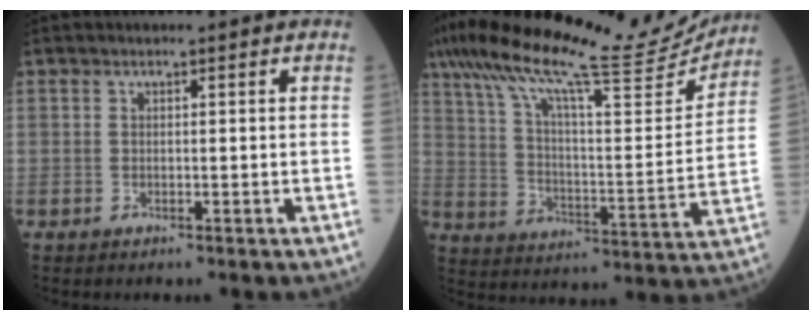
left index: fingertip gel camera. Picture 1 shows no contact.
{"total": 25.2, "force": [21.8, 2.8, 12.3], "torque": [-0.223, -0.005, 0.316]}